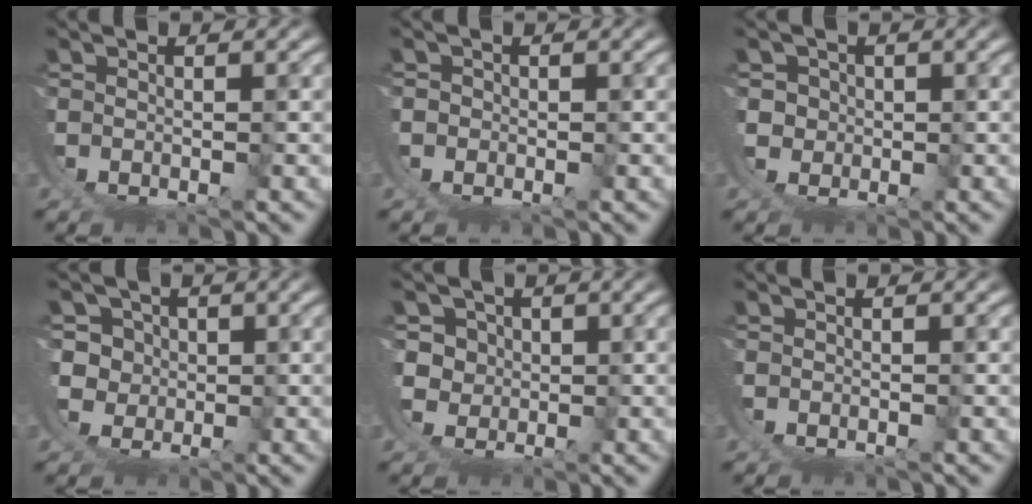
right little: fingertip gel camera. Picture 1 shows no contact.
{"total": 1.6, "force": [-0.6, 1.5, 0.2], "torque": [-0.009, -0.007, -0.014]}
{"total": 5.8, "force": [-0.4, 5.4, 2.1], "torque": [-0.067, -0.037, 0.002]}
{"total": 8.3, "force": [0.0, 7.7, 3.3], "torque": [-0.092, -0.043, 0.006]}
{"total": 7.2, "force": [0.2, 6.5, 2.9], "torque": [-0.087, -0.042, 0.012]}
{"total": 0.0}